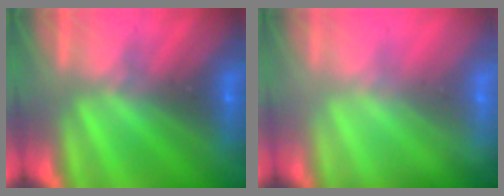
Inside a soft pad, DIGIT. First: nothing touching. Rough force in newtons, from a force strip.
{"total": 1.3}